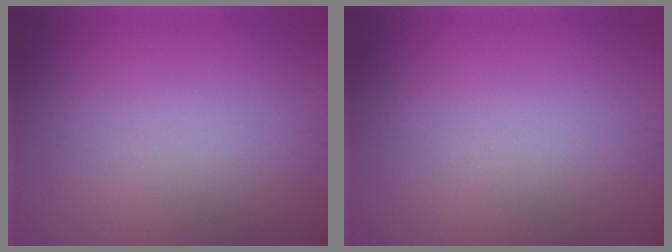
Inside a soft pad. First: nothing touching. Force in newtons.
{"total": 0.0}